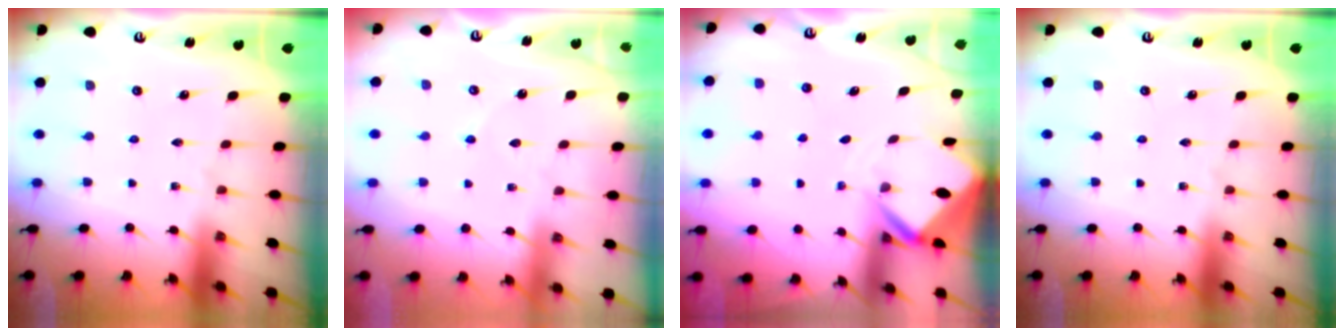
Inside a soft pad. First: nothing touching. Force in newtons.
{"total": 2.5, "press": 2.5, "slide": 0.3}
{"total": 3.2, "press": 3.2, "slide": 0.2}
{"total": 0.0}